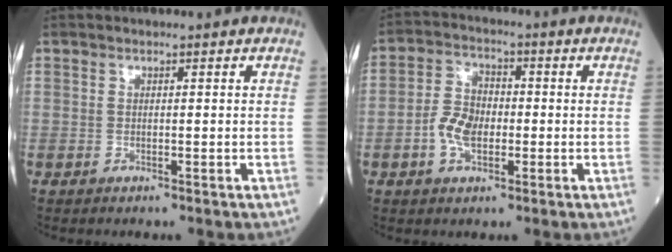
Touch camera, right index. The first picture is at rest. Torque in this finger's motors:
{"motor_torque": [0.21, -0.04, 0.12, 0.08]}